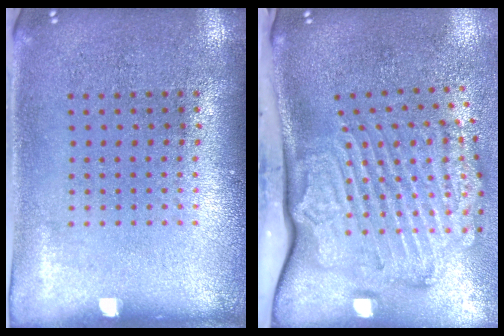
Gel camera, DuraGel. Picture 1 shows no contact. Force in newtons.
{"total": 3.5, "press": 2.5, "slide": 2.5}